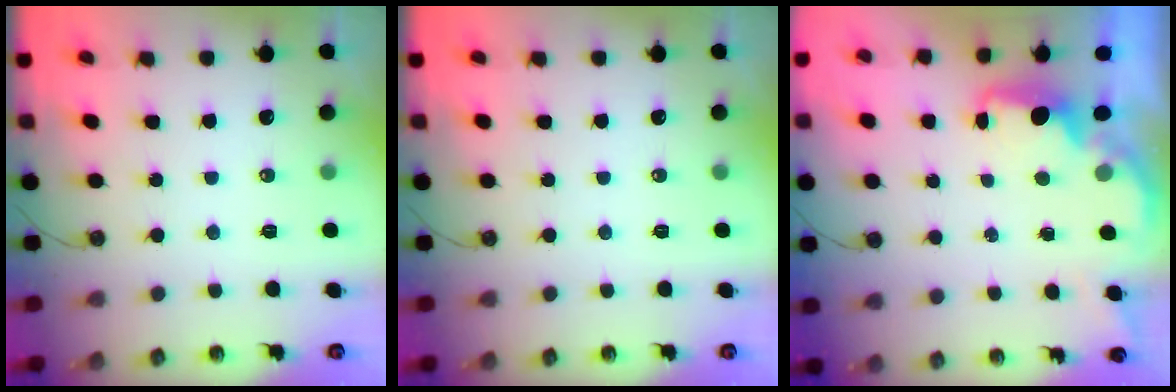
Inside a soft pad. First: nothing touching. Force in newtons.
{"total": 0.0}
{"total": 2.1, "press": 2.0, "slide": 0.8}